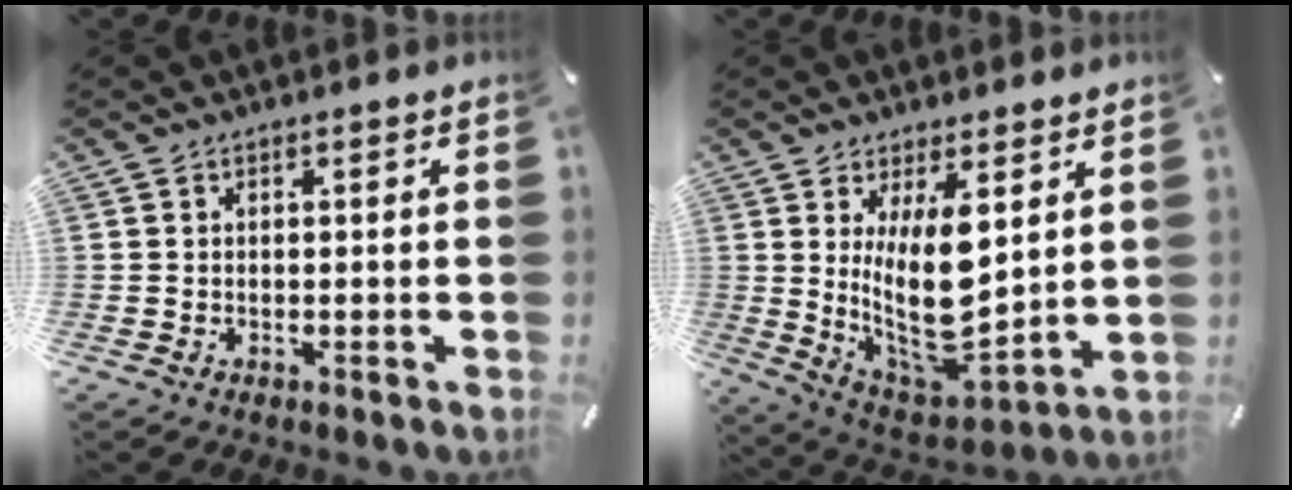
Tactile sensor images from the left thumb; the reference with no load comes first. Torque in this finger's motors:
{"motor_torque": [0.18, 1.30, 2.35, -0.43, 0.27]}